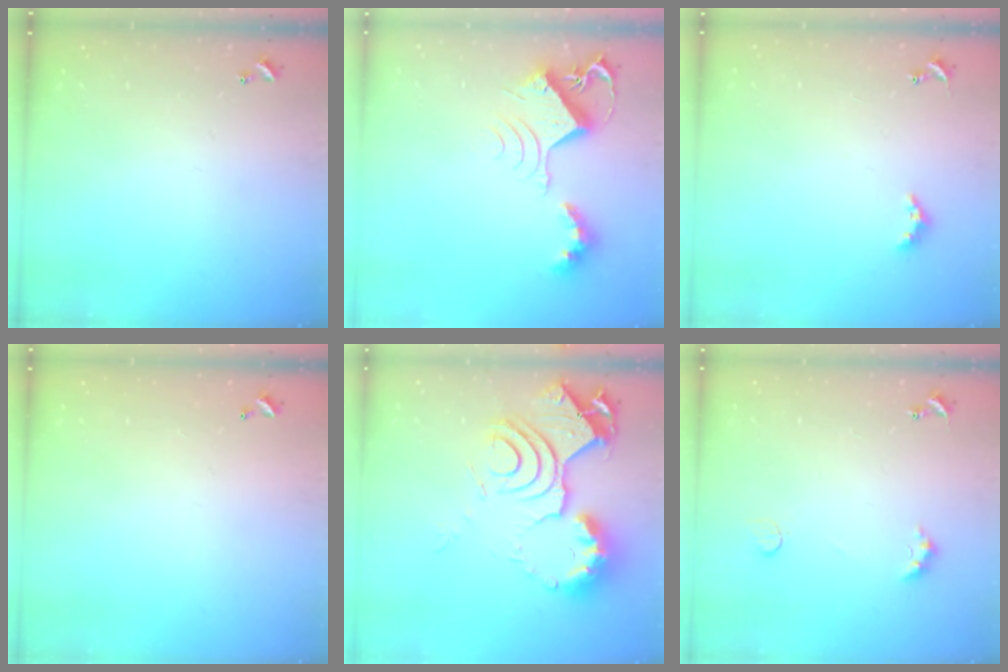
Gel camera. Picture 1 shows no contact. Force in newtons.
{"total": 11.7, "press": 11.7, "slide": 0.4}
{"total": 2.9, "press": 2.9, "slide": 0.6}
{"total": 2.8, "press": 2.8, "slide": 0.1}
{"total": 18.5, "press": 18.4, "slide": 1.6}
{"total": 2.8, "press": 2.7, "slide": 0.5}